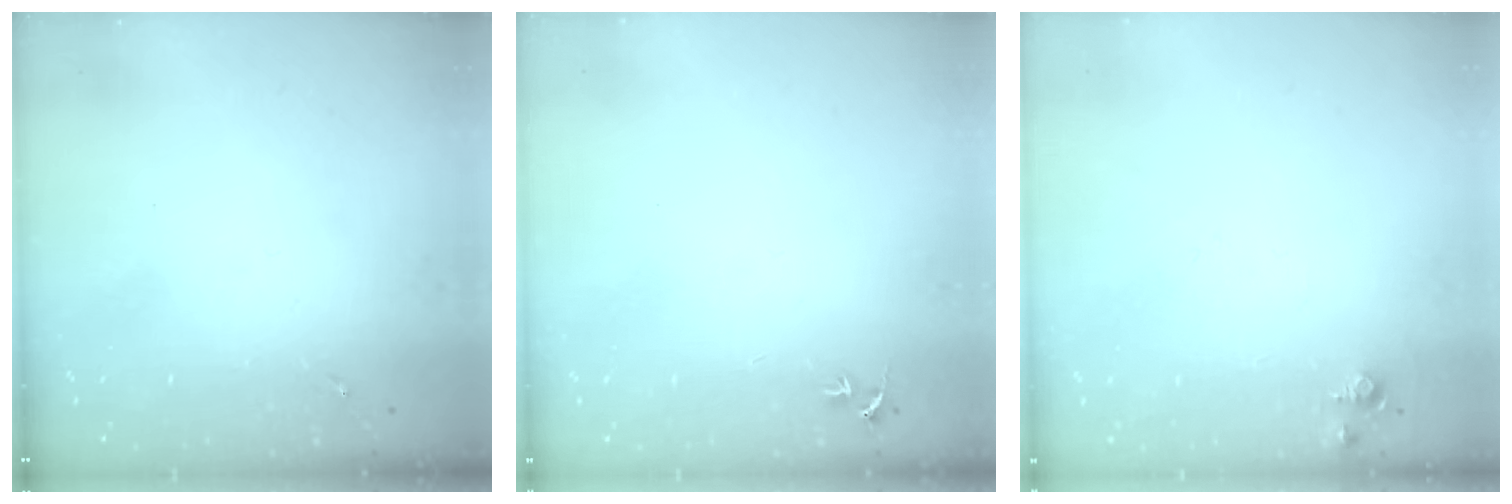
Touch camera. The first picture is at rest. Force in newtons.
{"total": 2.7, "press": 2.7, "slide": 0.3}
{"total": 4.2, "press": 4.2, "slide": 0.6}